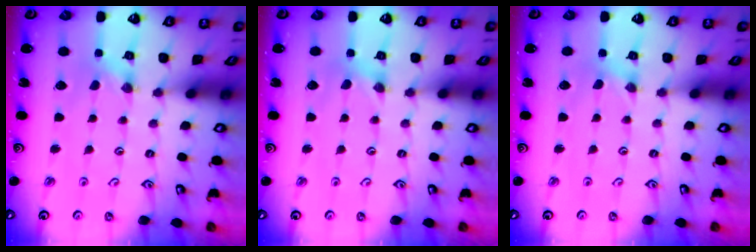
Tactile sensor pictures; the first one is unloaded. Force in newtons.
{"total": 0.9, "press": 0.9, "slide": 0.2}
{"total": 0.0}